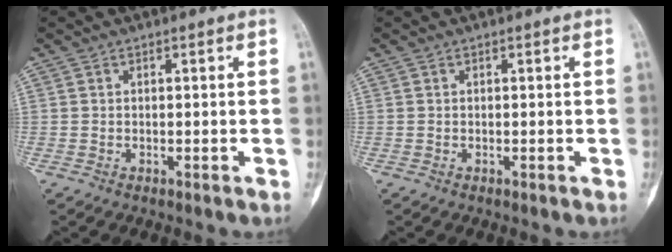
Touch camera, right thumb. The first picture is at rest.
{"total": 0.0}